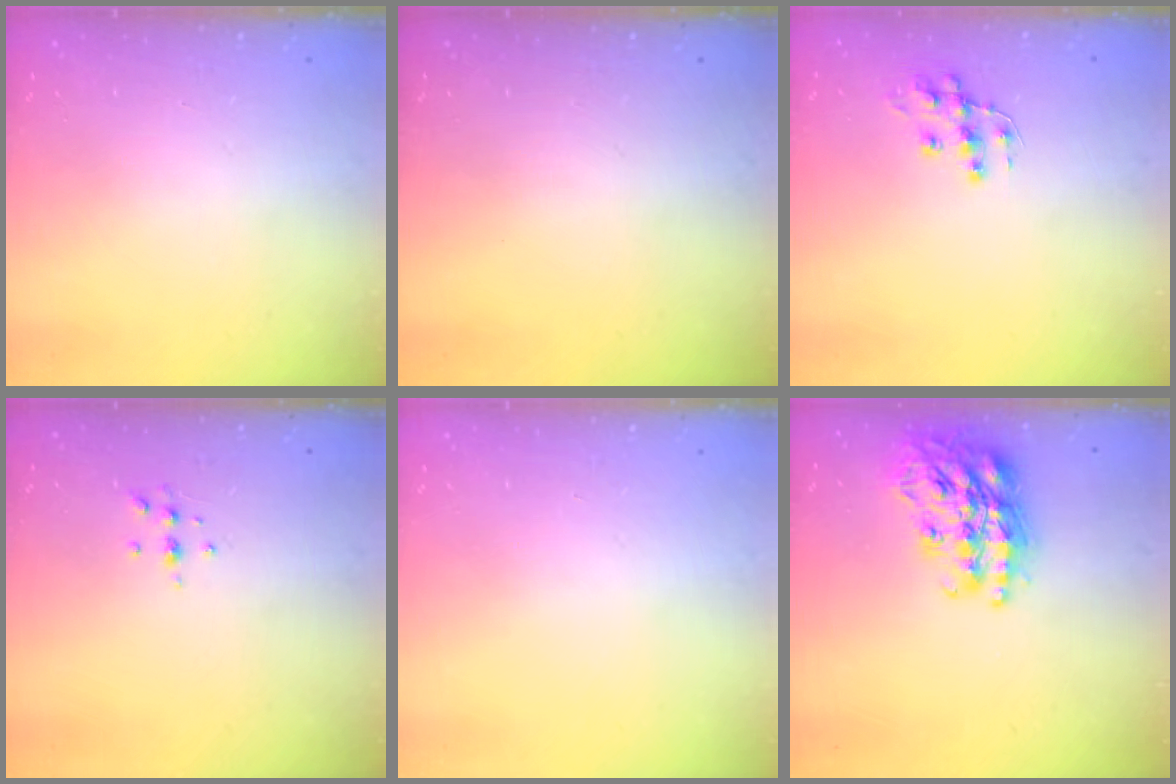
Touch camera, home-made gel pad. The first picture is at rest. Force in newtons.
{"total": 0.0}
{"total": 9.8, "press": 9.7, "slide": 0.5}
{"total": 5.2, "press": 5.1, "slide": 0.9}
{"total": 0.0}
{"total": 23.2, "press": 23.2, "slide": 1.8}